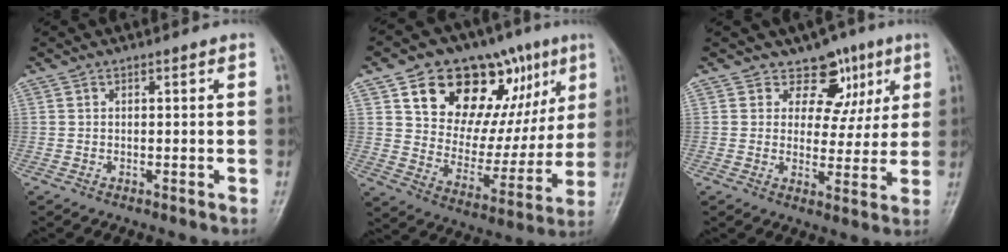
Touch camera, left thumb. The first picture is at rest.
{"total": 24.0, "force": [11.2, 13.9, 16.2], "torque": [-0.183, -0.018, 0.180]}
{"total": 8.0, "force": [4.6, 6.2, 2.0], "torque": [0.022, -0.016, 0.062]}